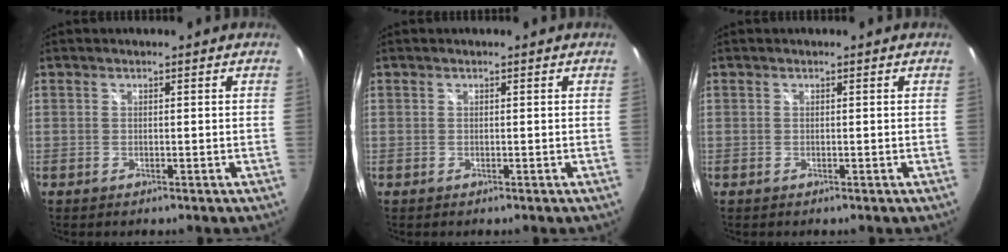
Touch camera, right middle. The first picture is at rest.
{"total": 0.0}
{"total": 0.0}